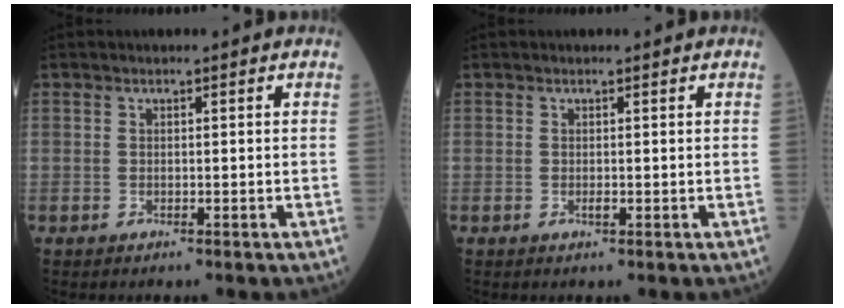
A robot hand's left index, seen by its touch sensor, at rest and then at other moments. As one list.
[{"total": 0.7, "force": [0.0, 0.2, 0.6], "torque": [-0.011, -0.001, -0.001]}]